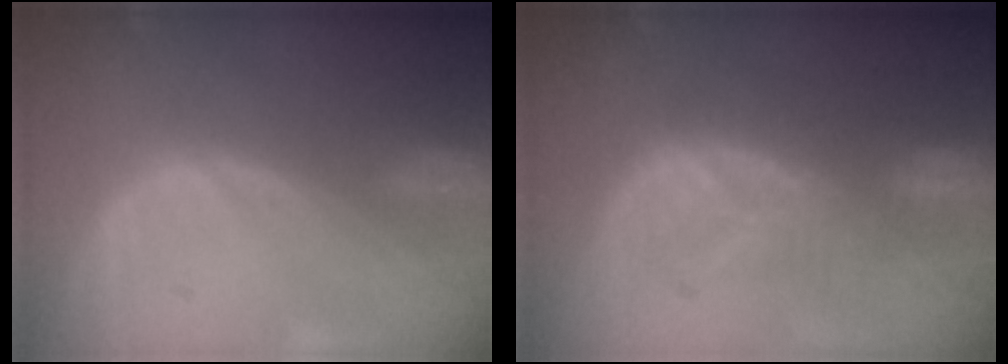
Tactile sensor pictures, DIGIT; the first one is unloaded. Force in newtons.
{"total": 8.1, "press": 7.9, "slide": 1.6}